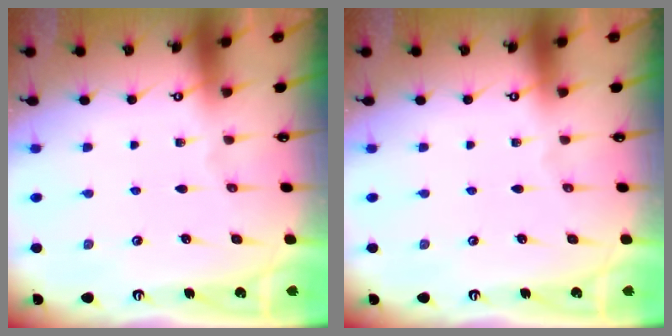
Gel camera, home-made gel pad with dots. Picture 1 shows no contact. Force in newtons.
{"total": 0.0}